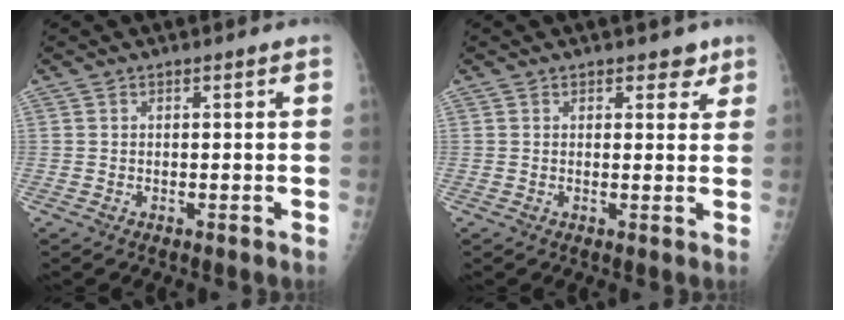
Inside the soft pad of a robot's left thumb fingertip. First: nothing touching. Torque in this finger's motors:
{"motor_torque": [0.01, 0.01, -0.24, -0.21, -0.01]}